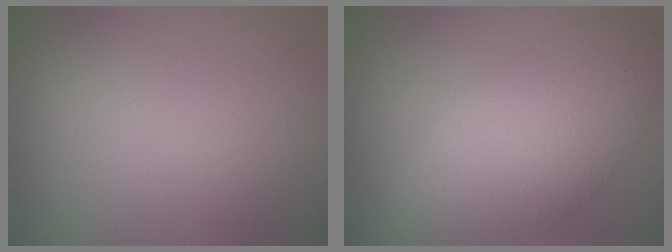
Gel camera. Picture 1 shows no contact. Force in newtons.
{"total": 9.9, "press": 9.9, "slide": 0.1}